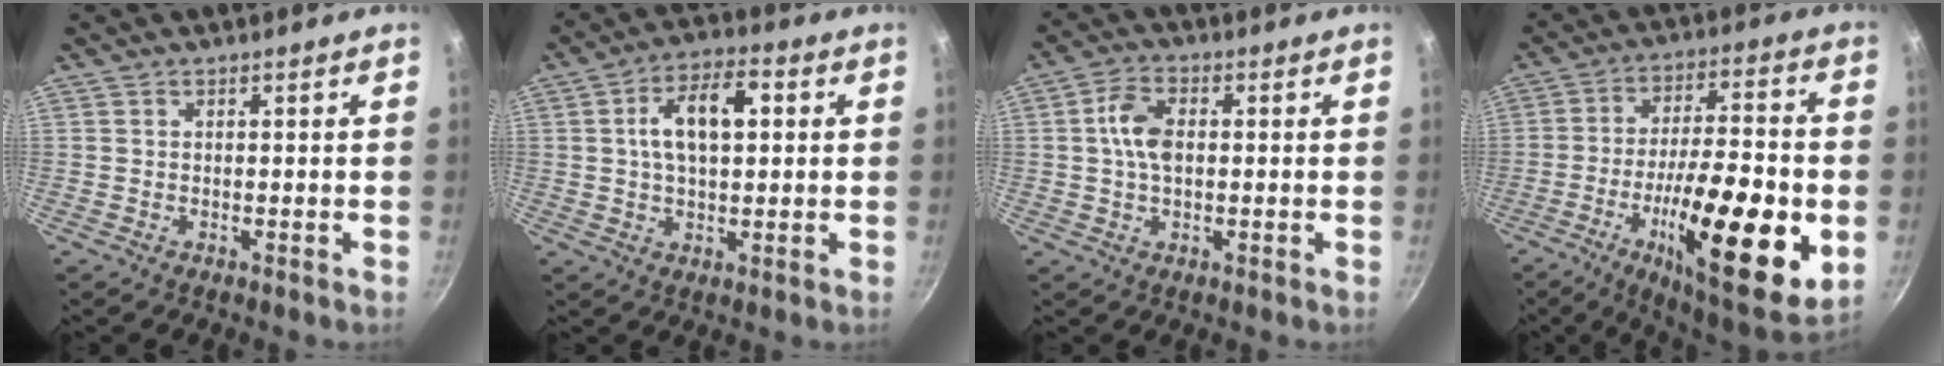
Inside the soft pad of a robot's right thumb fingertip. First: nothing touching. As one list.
[{"total": 10.7, "force": [2.0, 5.5, 8.9], "torque": [-0.147, 0.018, 0.030]}, {"total": 6.6, "force": [0.6, 3.9, 5.3], "torque": [-0.101, 0.011, 0.009]}, {"total": 25.6, "force": [-7.0, 7.6, 23.5], "torque": [-0.358, -0.003, -0.098]}]